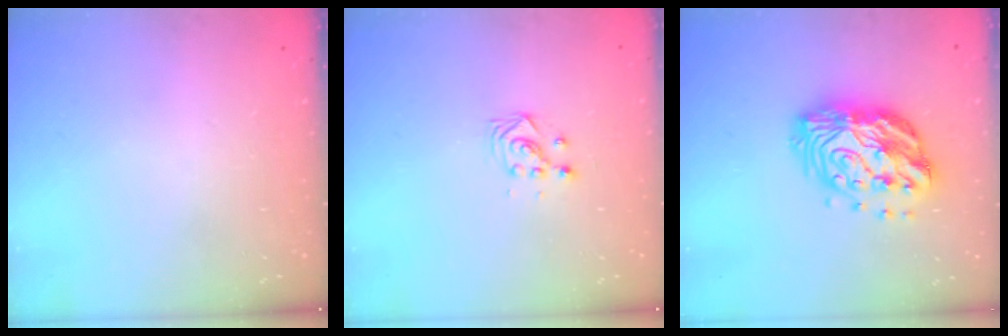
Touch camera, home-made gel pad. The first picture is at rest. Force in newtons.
{"total": 2.9, "press": 2.9, "slide": 0.4}
{"total": 16.6, "press": 16.5, "slide": 1.5}